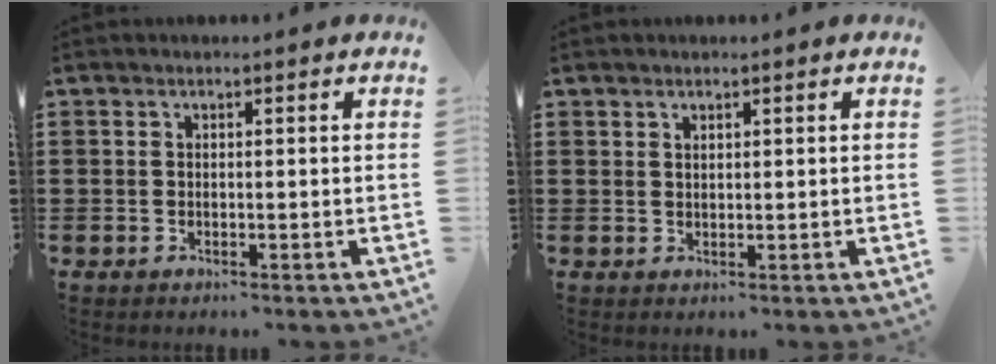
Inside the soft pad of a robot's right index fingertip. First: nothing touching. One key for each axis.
{"total": 1.0, "fx": 0.9, "fy": 0.4, "fz": 0.1, "tx": -0.004, "ty": 0.003, "tz": 0.017}